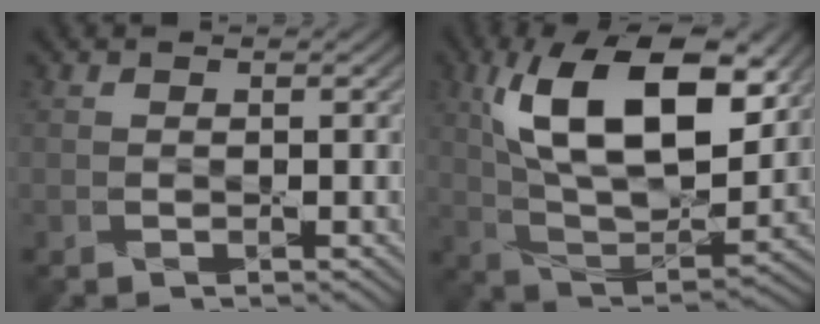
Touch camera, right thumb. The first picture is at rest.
{"total": 16.3, "force": [6.4, 7.8, 12.8], "torque": [-0.250, 0.004, 0.117]}